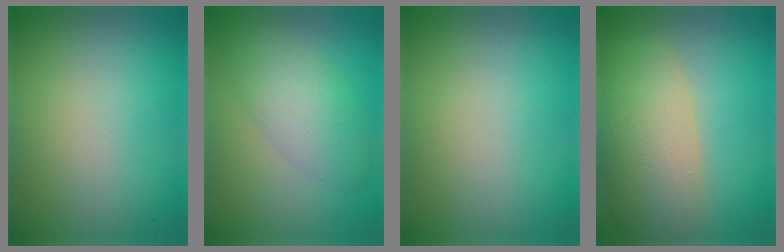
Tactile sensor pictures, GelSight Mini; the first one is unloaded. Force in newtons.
{"total": 4.4, "press": 4.4, "slide": 0.1}
{"total": 0.0}
{"total": 7.6, "press": 7.6, "slide": 0.4}